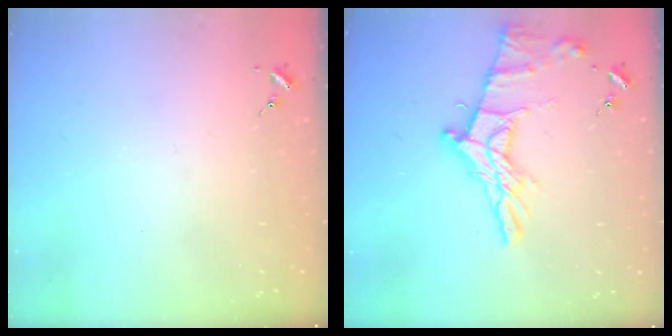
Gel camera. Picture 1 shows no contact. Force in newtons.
{"total": 16.2, "press": 16.1, "slide": 1.0}